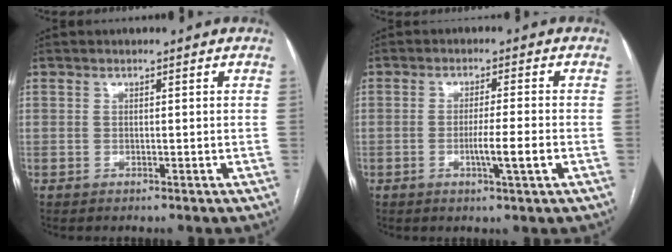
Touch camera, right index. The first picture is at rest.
{"total": 2.9, "force": [-0.9, -0.2, 2.8], "torque": [-0.048, -0.004, -0.015]}